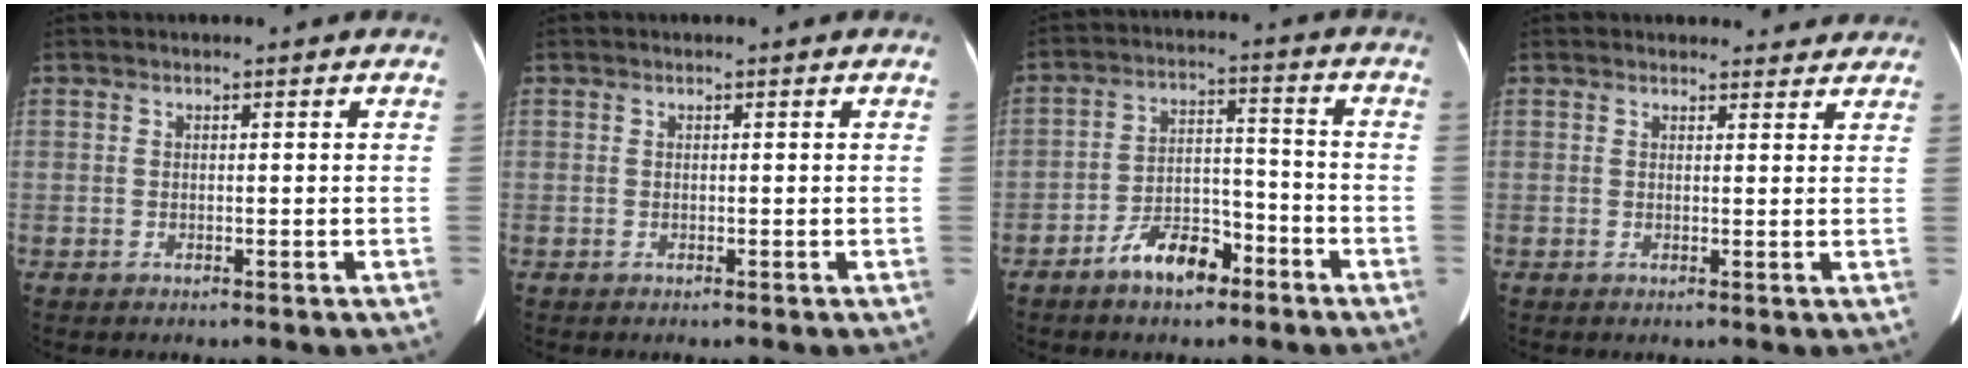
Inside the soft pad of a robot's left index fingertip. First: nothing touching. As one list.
[{"total": 0.0}, {"total": 7.9, "force": [-5.5, 3.4, 4.7], "torque": [-0.089, 0.016, -0.094]}, {"total": 4.0, "force": [3.7, 1.4, 0.2], "torque": [0.006, 0.003, 0.031]}]